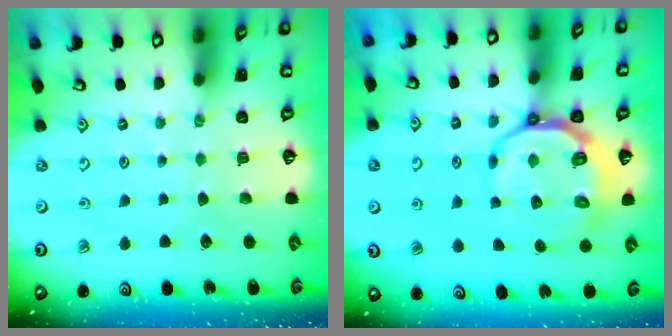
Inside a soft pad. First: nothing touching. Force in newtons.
{"total": 10.8, "press": 10.3, "slide": 3.0}